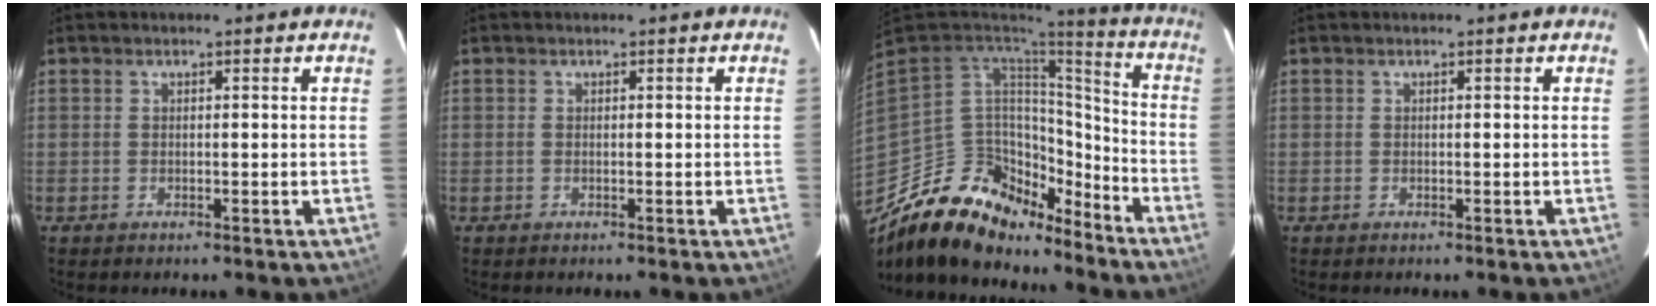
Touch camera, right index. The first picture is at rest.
{"total": 0.0}
{"total": 20.8, "force": [-15.3, 11.0, 8.8], "torque": [-0.192, 0.017, -0.250]}
{"total": 0.0}